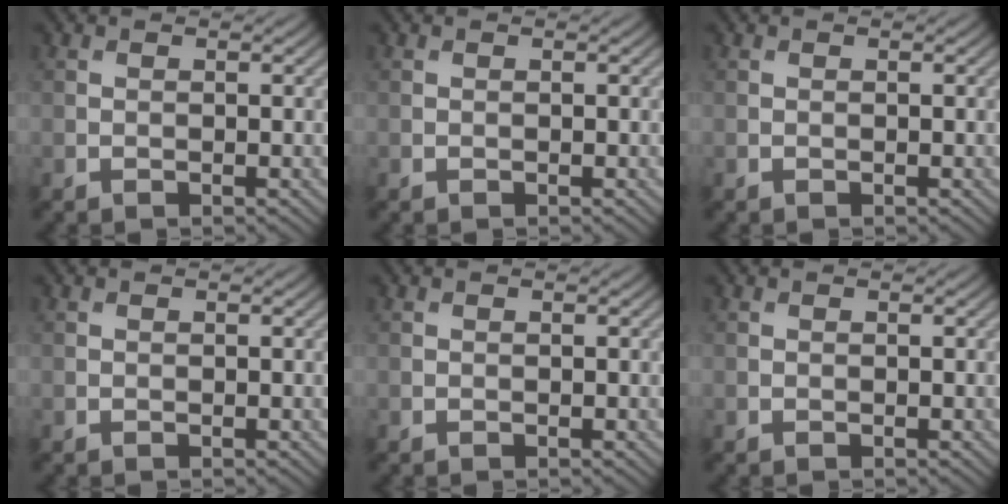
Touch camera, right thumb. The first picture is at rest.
{"total": 0.0}
{"total": 0.0}
{"total": 0.0}
{"total": 0.0}
{"total": 0.0}